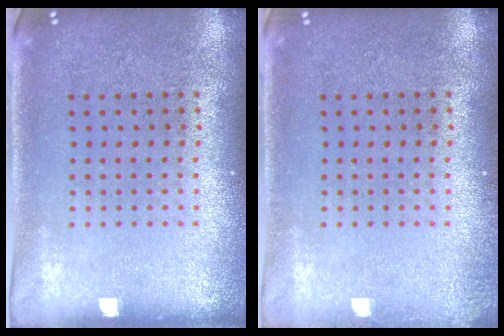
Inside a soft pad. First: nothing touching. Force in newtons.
{"total": 0.7, "press": 0.7, "slide": 0.2}